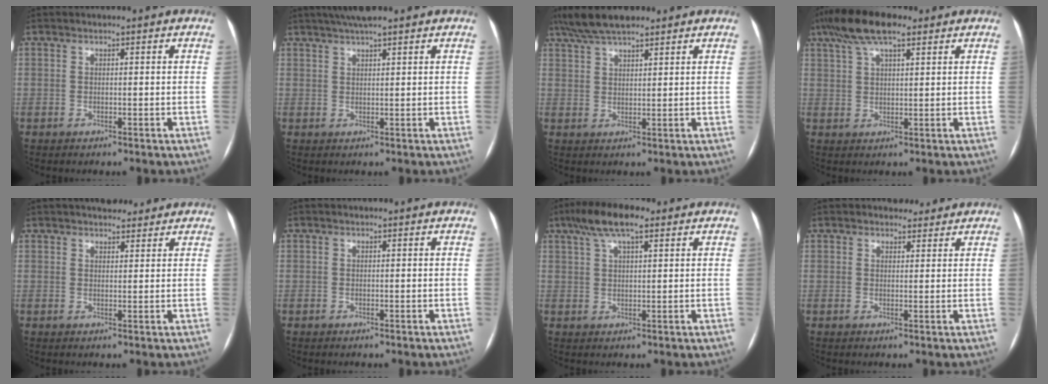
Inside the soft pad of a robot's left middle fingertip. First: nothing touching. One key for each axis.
{"total": 5.9, "fx": 4.7, "fy": 0.4, "fz": 3.5, "tx": -0.054, "ty": 0.032, "tz": 0.078}
{"total": 8.0, "fx": 6.3, "fy": 1.8, "fz": 4.5, "tx": -0.084, "ty": 0.029, "tz": 0.113}
{"total": 9.5, "fx": 6.2, "fy": 2.7, "fz": 6.6, "tx": -0.133, "ty": 0.033, "tz": 0.110}
{"total": 6.9, "fx": 6.0, "fy": 2.4, "fz": 2.5, "tx": -0.029, "ty": 0.016, "tz": 0.083}
{"total": 0.0}
{"total": 7.8, "fx": 4.8, "fy": 2.0, "fz": 5.8, "tx": -0.116, "ty": 0.027, "tz": 0.083}
{"total": 2.9, "fx": 2.6, "fy": 1.4, "fz": 0.1, "tx": 0.001, "ty": 0.004, "tz": 0.032}